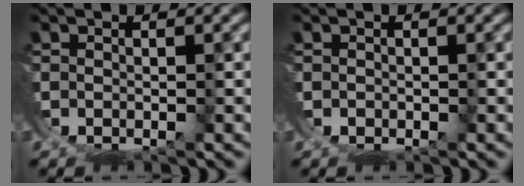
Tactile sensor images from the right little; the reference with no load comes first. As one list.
[{"total": 0.7, "force": [0.3, -0.2, -0.6], "torque": [0.008, 0.000, 0.004]}]